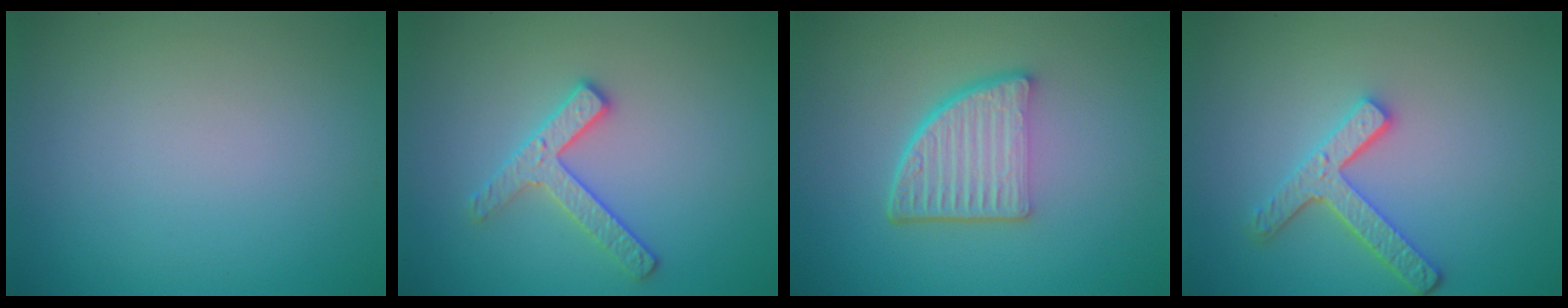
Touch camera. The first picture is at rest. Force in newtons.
{"total": 2.6, "press": 2.5, "slide": 0.6}
{"total": 5.6, "press": 3.8, "slide": 4.1}
{"total": 3.7, "press": 3.0, "slide": 2.2}